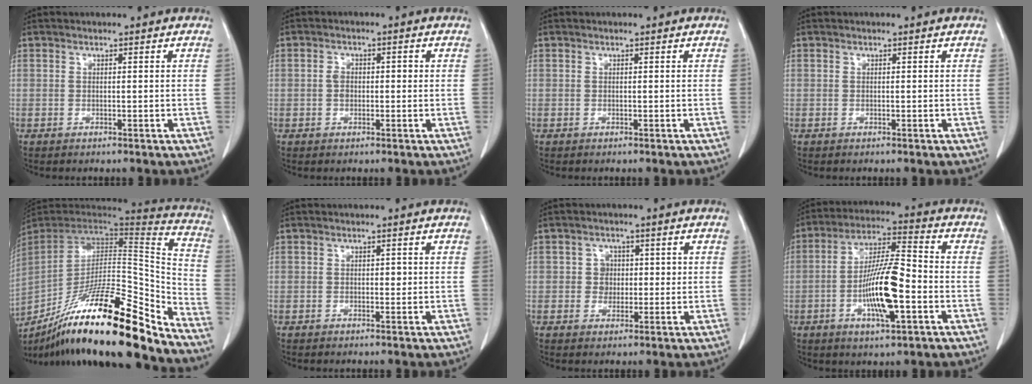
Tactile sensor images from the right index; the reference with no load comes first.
{"total": 2.2, "force": [-0.3, 1.5, 1.5], "torque": [-0.024, 0.012, -0.007]}
{"total": 0.0}
{"total": 0.0}
{"total": 30.3, "force": [-22.1, 3.8, 20.4], "torque": [-0.296, -0.028, -0.363]}
{"total": 0.7, "force": [0.0, 0.5, 0.6], "torque": [-0.005, 0.001, -0.003]}
{"total": 2.7, "force": [0.2, 2.6, 0.8], "torque": [-0.004, 0.010, 0.001]}
{"total": 12.3, "force": [-3.4, 2.2, 11.6], "torque": [-0.219, 0.003, -0.061]}